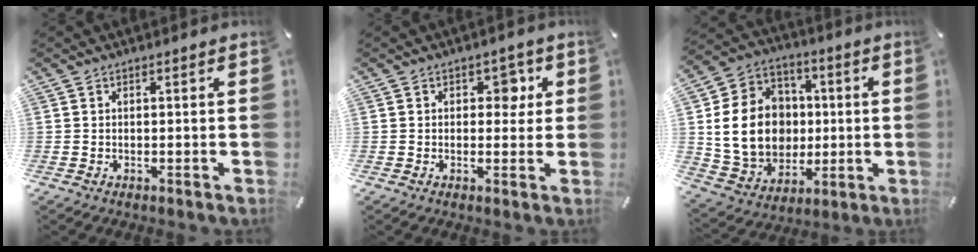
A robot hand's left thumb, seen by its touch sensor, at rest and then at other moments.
{"total": 4.4, "force": [1.2, 3.1, 2.9], "torque": [-0.017, -0.008, 0.007]}
{"total": 17.5, "force": [0.5, 15.5, 8.1], "torque": [-0.171, 0.010, 0.022]}